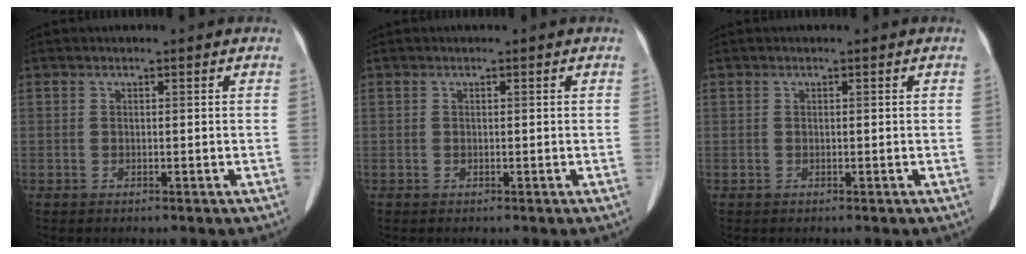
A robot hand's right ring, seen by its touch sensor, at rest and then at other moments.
{"total": 0.0}
{"total": 0.0}